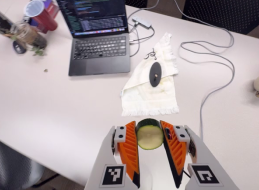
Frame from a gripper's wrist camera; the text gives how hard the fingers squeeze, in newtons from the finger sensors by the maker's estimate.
{"total": 12.5, "left": 12.4, "right": 12.6}